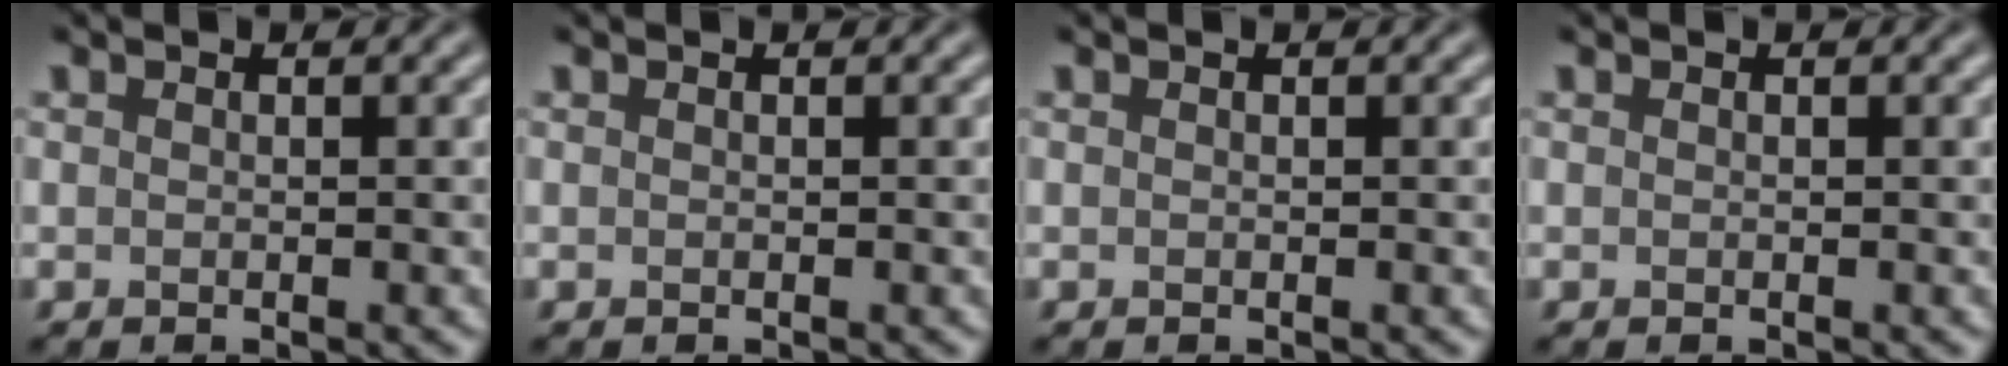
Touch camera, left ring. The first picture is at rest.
{"total": 0.0}
{"total": 0.0}
{"total": 0.0}